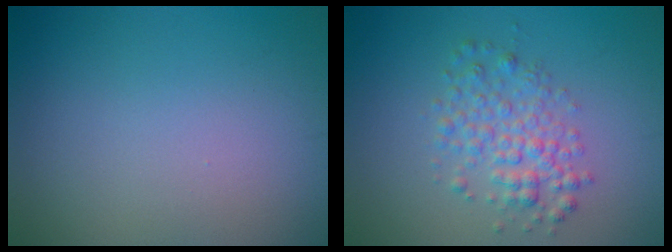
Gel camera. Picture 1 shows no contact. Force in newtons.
{"total": 3.1, "press": 3.1, "slide": 0.1}